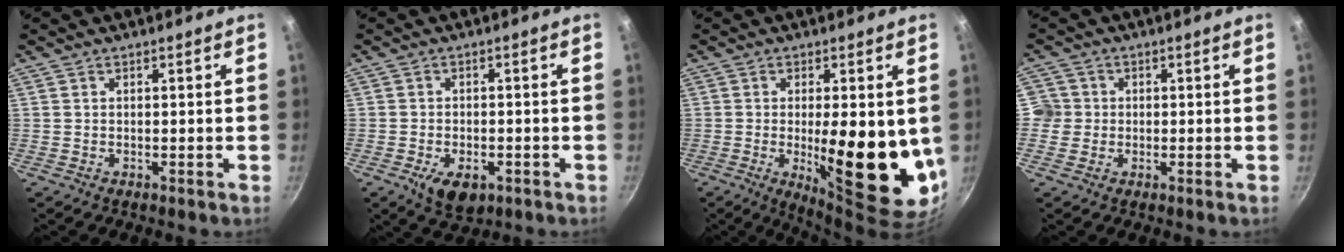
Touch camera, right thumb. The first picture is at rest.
{"total": 6.8, "force": [-2.9, 3.9, 4.8], "torque": [-0.068, 0.007, -0.037]}
{"total": 17.4, "force": [-1.0, 5.5, 16.5], "torque": [-0.219, -0.026, -0.004]}
{"total": 3.9, "force": [-0.4, 3.8, 0.6], "torque": [0.019, 0.009, -0.013]}